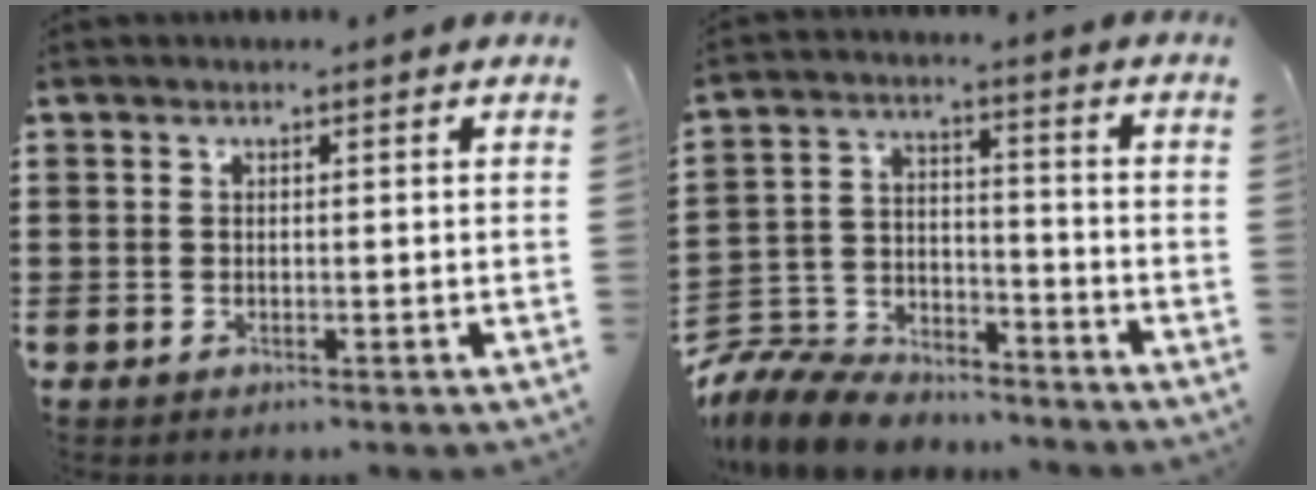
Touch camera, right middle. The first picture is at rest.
{"total": 10.0, "force": [-9.5, 2.3, 1.9], "torque": [-0.060, 0.015, -0.197]}